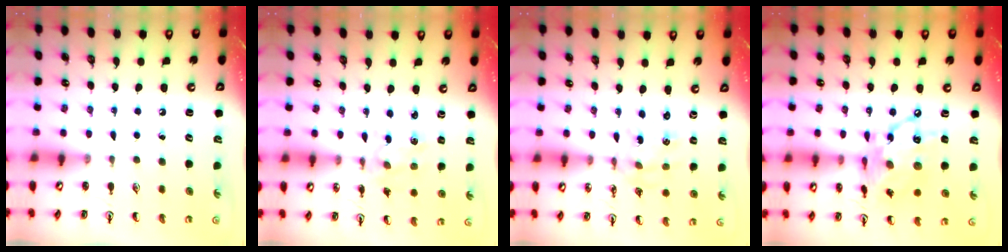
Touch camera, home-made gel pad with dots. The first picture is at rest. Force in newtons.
{"total": 1.5, "press": 1.4, "slide": 0.3}
{"total": 1.2, "press": 1.2, "slide": 0.2}
{"total": 16.2, "press": 16.2, "slide": 1.4}